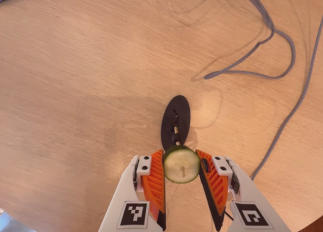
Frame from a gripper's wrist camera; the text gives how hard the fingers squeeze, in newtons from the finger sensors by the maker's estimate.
{"total": 12.1, "left": 11.6, "right": 12.6}